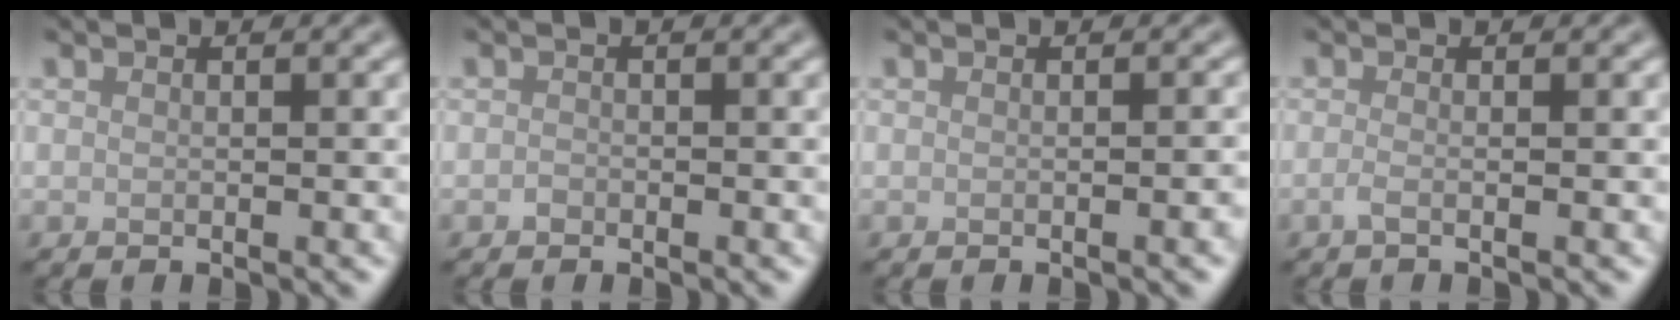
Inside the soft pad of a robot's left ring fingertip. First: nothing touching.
{"total": 0.5, "force": [-0.3, 0.4, 0.1], "torque": [0.000, -0.003, -0.008]}
{"total": 1.3, "force": [-0.3, 0.3, 1.2], "torque": [-0.010, 0.001, -0.005]}
{"total": 1.3, "force": [-0.4, 0.5, 1.1], "torque": [-0.018, -0.005, -0.013]}